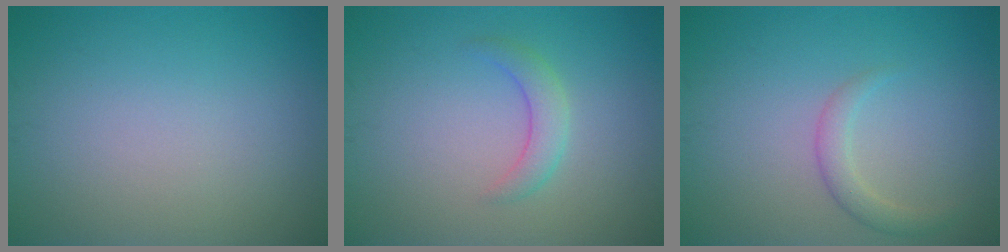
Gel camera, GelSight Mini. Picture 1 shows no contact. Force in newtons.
{"total": 2.0, "press": 2.0, "slide": 0.0}
{"total": 1.8, "press": 1.8, "slide": 0.1}